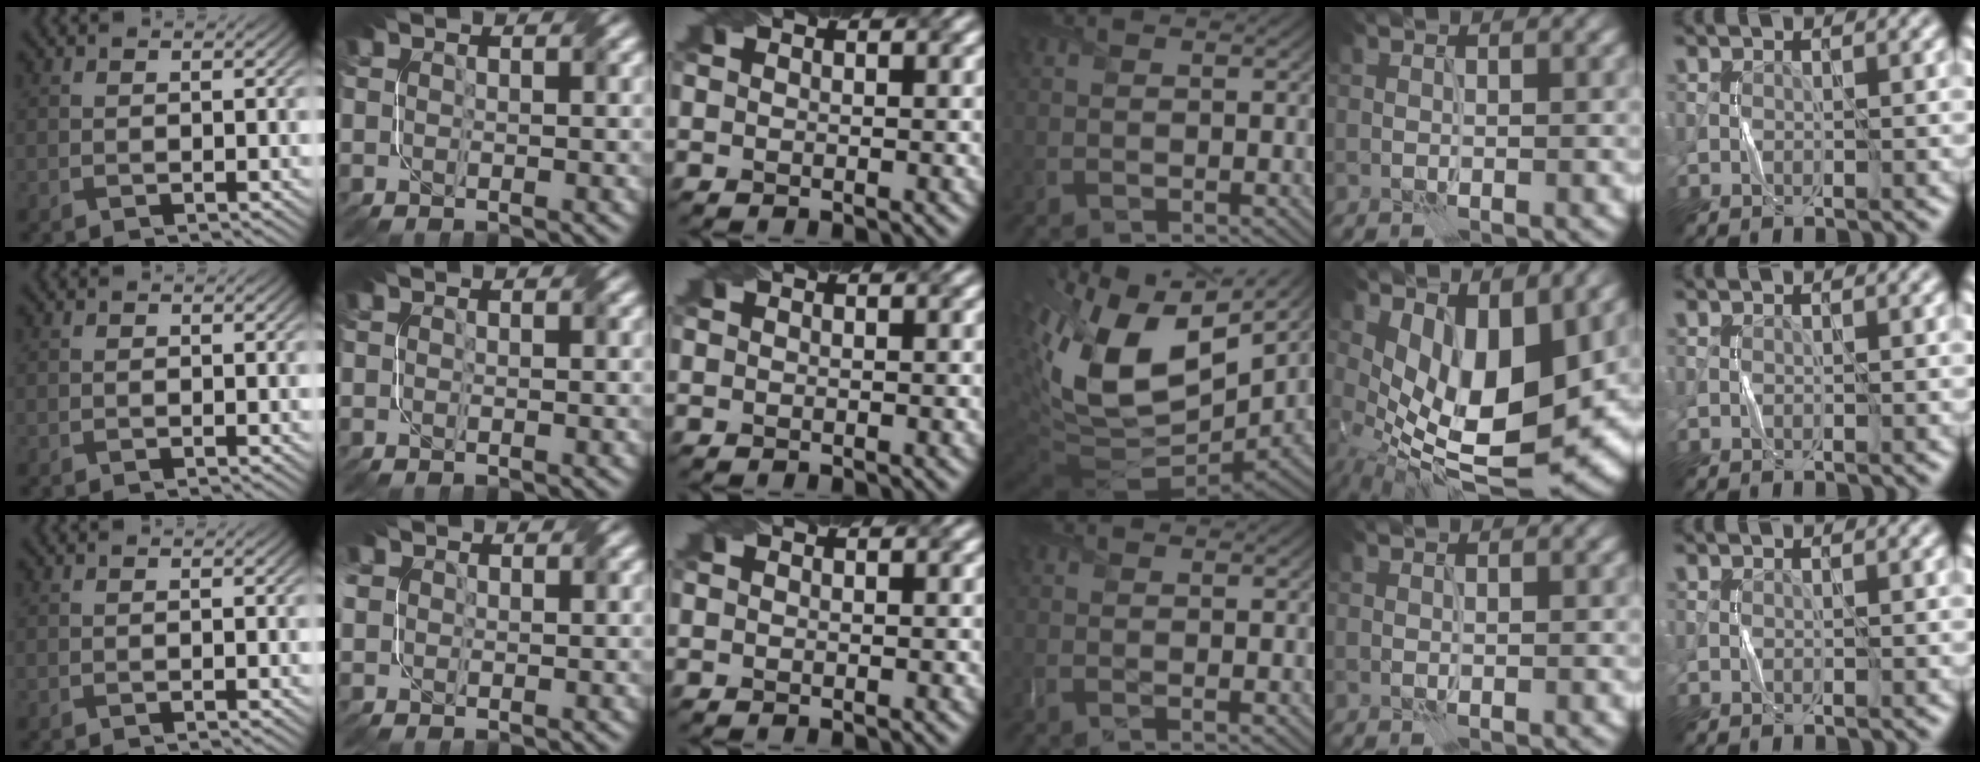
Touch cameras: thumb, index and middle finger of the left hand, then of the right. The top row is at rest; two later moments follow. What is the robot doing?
{"motion": "fold", "object": "napkin"}